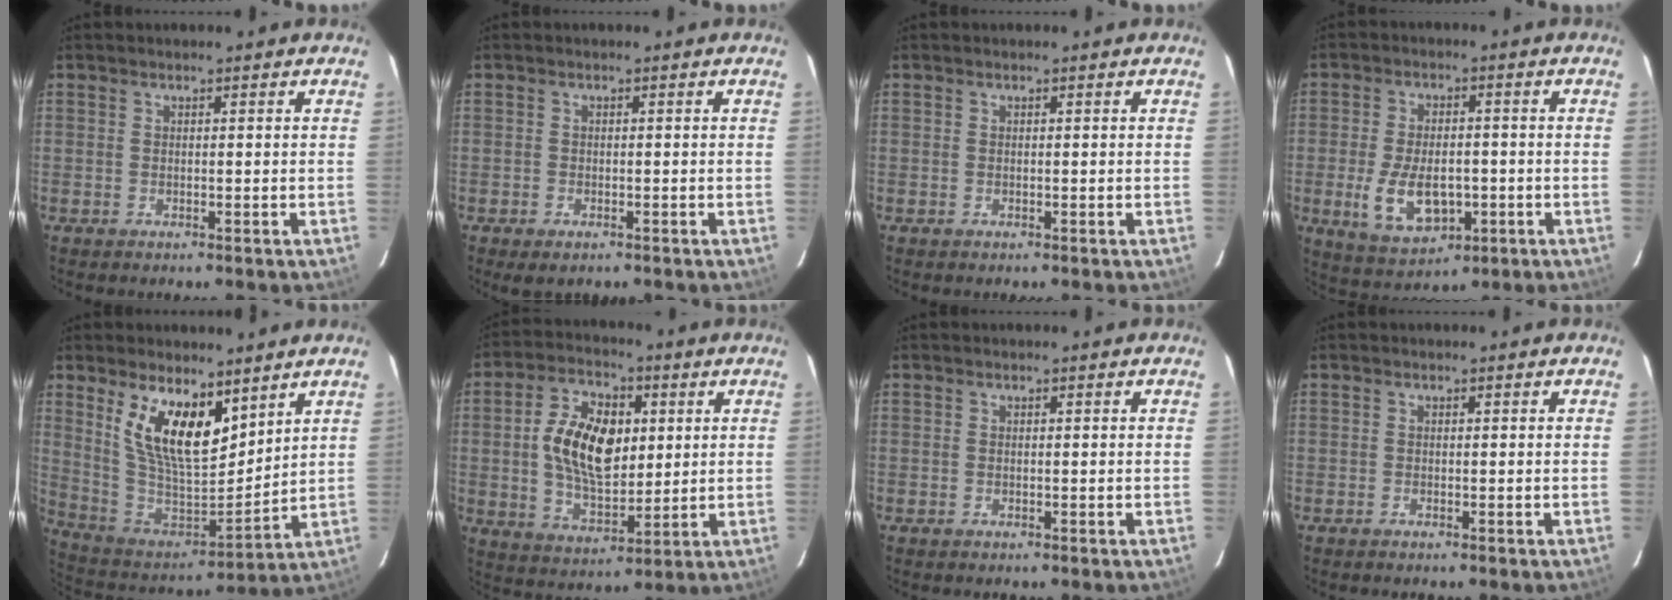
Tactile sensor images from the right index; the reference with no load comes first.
{"total": 2.2, "force": [-1.3, 1.3, 1.2], "torque": [-0.024, -0.008, -0.021]}
{"total": 0.0}
{"total": 11.0, "force": [-2.8, 6.2, 8.6], "torque": [-0.182, -0.014, -0.034]}
{"total": 16.4, "force": [8.9, 6.9, 11.9], "torque": [-0.229, -0.003, 0.180]}
{"total": 13.9, "force": [2.0, 8.0, 11.2], "torque": [-0.213, 0.014, 0.044]}
{"total": 0.0}
{"total": 0.0}